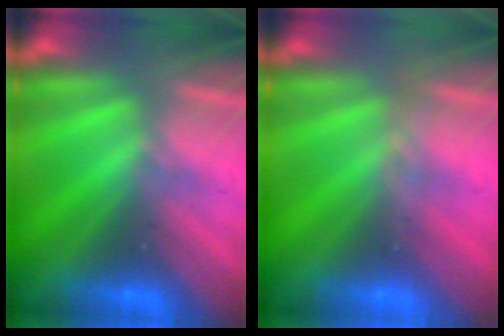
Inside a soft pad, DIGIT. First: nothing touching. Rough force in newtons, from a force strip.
{"total": 3.4}